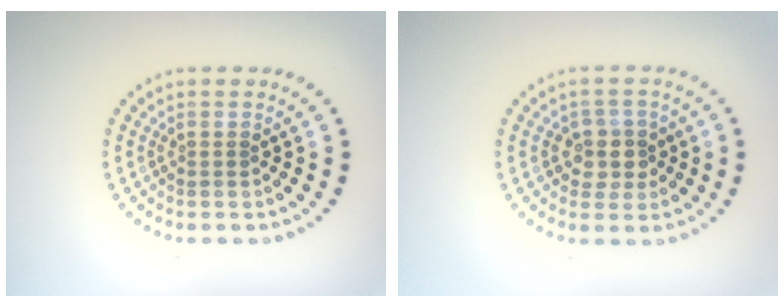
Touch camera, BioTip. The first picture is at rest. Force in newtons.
{"total": 2.6, "press": 2.3, "slide": 1.1}